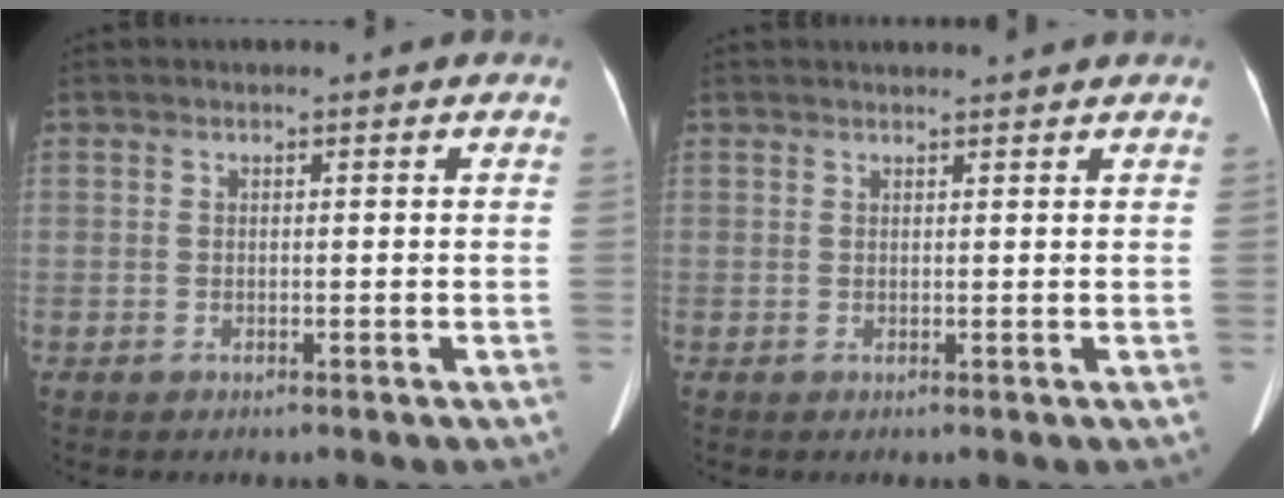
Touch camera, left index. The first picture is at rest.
{"total": 2.7, "force": [2.6, 0.0, 0.6], "torque": [-0.008, 0.017, 0.036]}